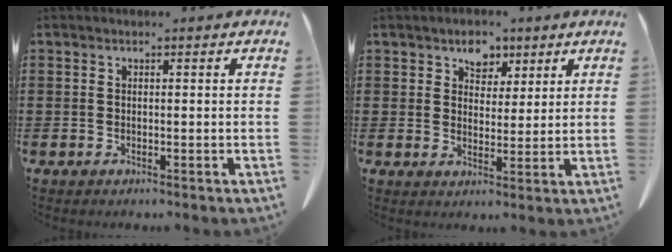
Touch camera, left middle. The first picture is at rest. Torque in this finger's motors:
{"motor_torque": [1.03, 1.00, 0.07, 0.04]}